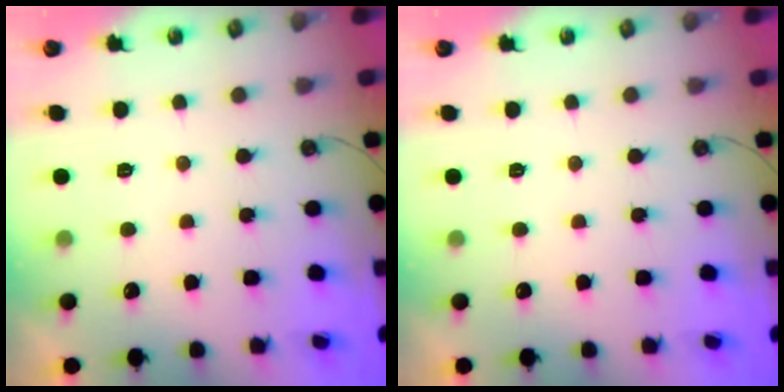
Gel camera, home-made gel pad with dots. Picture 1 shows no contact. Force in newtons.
{"total": 0.0}